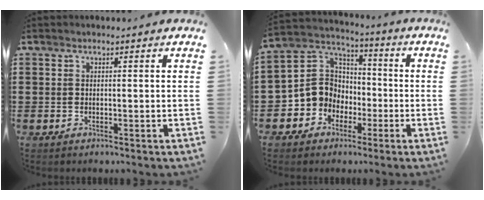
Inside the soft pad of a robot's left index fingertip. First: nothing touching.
{"total": 8.5, "force": [-2.0, 7.9, 2.3], "torque": [-0.097, 0.003, -0.044]}